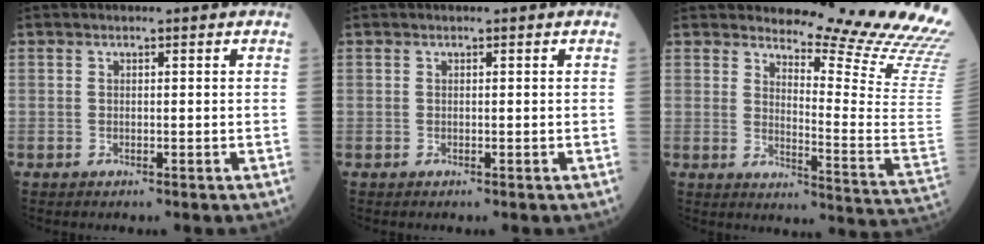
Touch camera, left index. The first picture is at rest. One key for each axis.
{"total": 0.0}
{"total": 20.6, "fx": 19.8, "fy": -0.6, "fz": 5.6, "tx": -0.090, "ty": -0.169, "tz": 0.225}